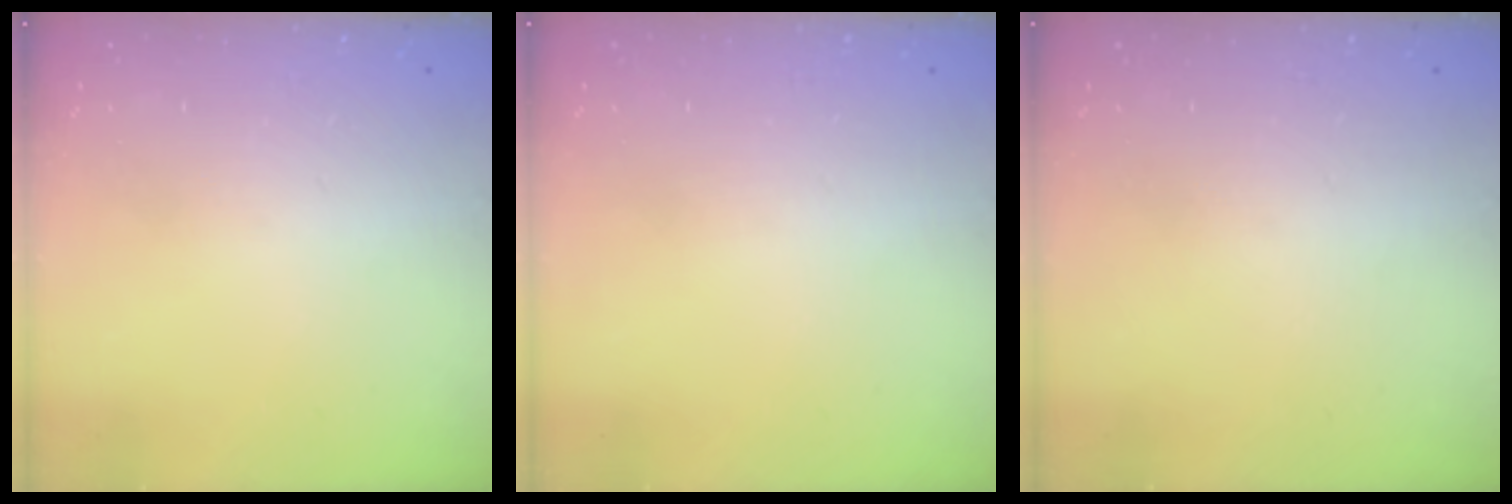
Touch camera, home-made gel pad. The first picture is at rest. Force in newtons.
{"total": 0.0}
{"total": 0.0}